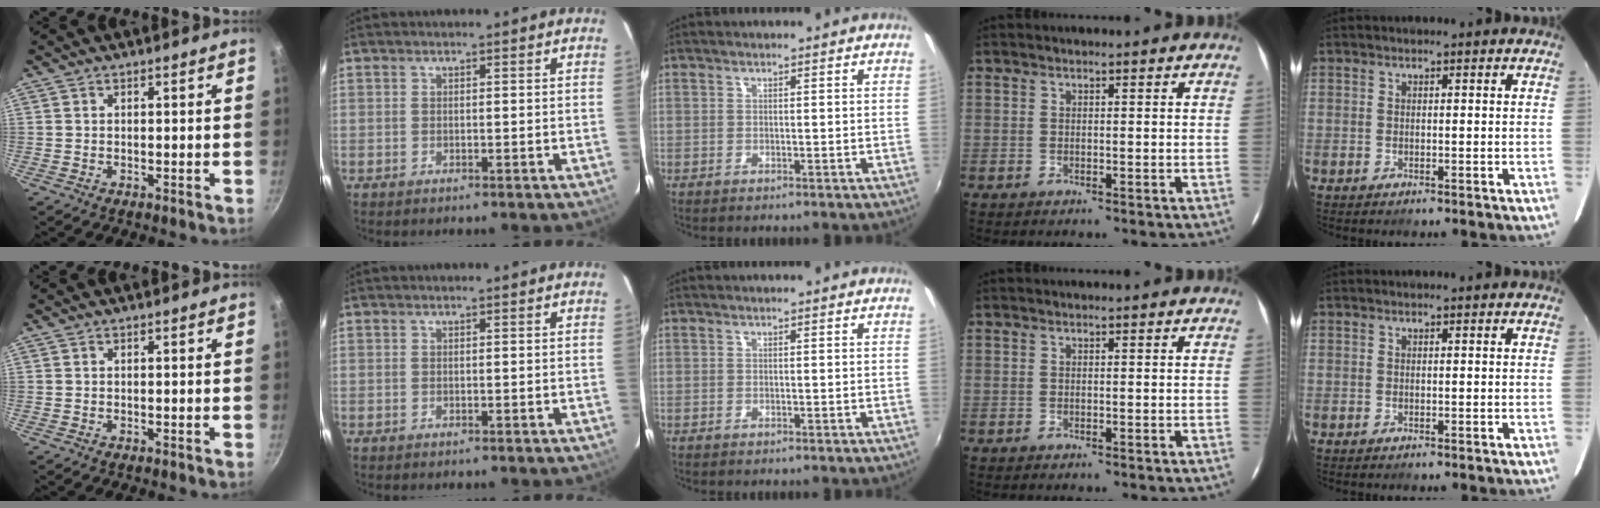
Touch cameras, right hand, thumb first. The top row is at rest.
{}